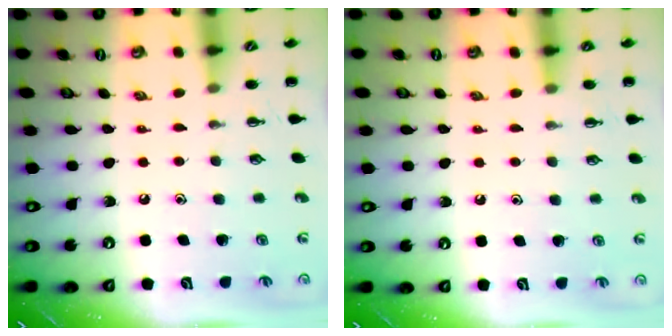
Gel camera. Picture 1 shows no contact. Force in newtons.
{"total": 5.8, "press": 5.5, "slide": 1.7}